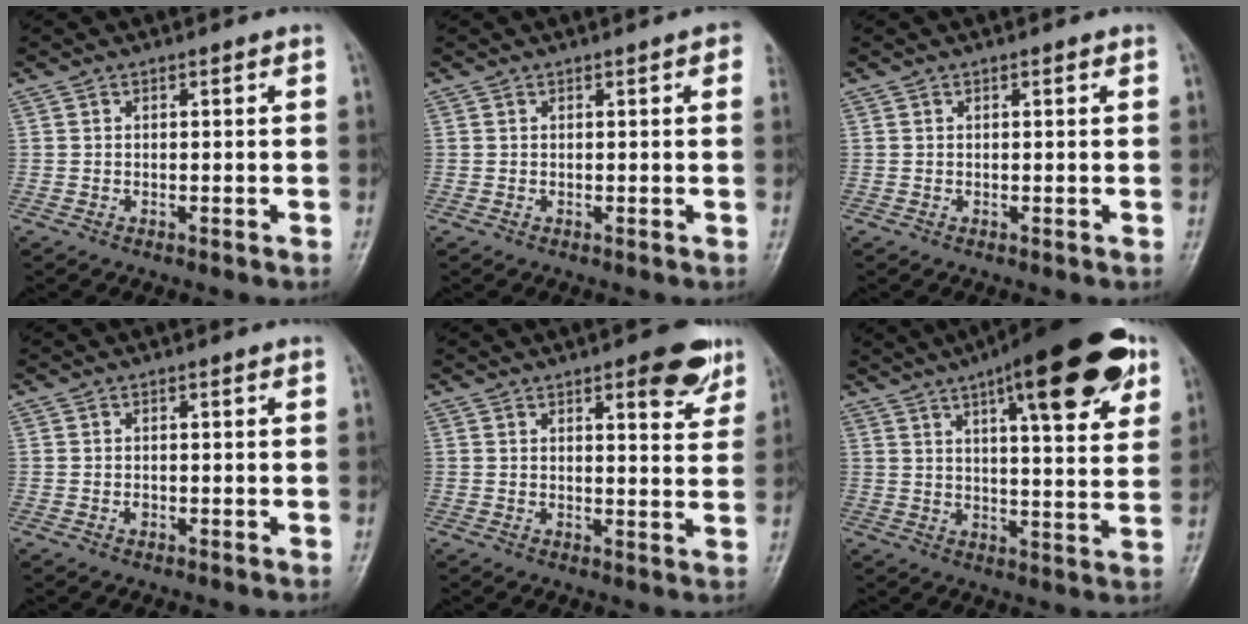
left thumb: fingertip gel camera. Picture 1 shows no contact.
{"total": 2.3, "force": [1.0, 0.5, 2.0], "torque": [-0.020, 0.003, 0.007]}
{"total": 0.7, "force": [0.4, 0.2, 0.6], "torque": [-0.009, 0.000, 0.004]}
{"total": 0.8, "force": [-0.1, 0.6, 0.5], "torque": [-0.003, 0.001, -0.002]}
{"total": 7.6, "force": [4.5, 2.4, 5.7], "torque": [-0.054, -0.021, 0.053]}
{"total": 21.5, "force": [11.0, 5.8, 17.5], "torque": [-0.227, -0.018, 0.152]}